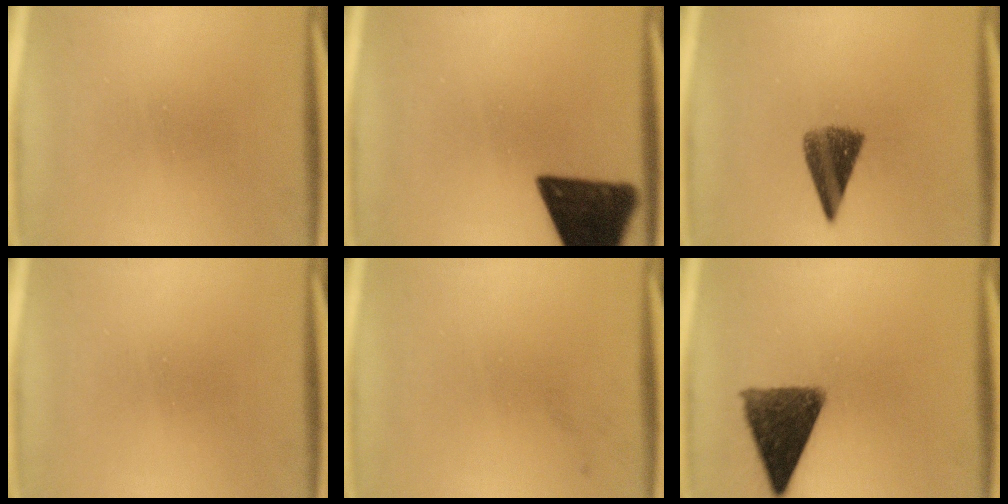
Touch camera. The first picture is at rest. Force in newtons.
{"total": 13.4}
{"total": 6.9}
{"total": 0.0}
{"total": 1.1}
{"total": 11.6}